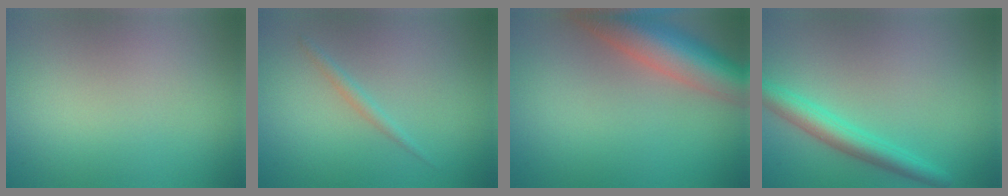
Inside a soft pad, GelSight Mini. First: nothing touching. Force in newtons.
{"total": 1.0, "press": 1.0, "slide": 0.1}
{"total": 8.9, "press": 8.8, "slide": 0.7}
{"total": 3.5, "press": 3.5, "slide": 0.1}